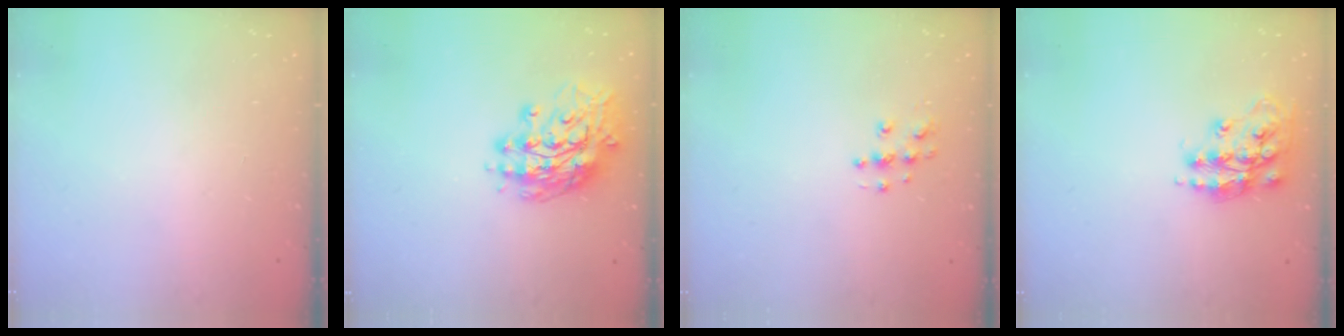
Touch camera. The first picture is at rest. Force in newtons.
{"total": 14.9, "press": 14.8, "slide": 1.5}
{"total": 4.8, "press": 4.8, "slide": 0.3}
{"total": 14.5, "press": 14.5, "slide": 1.0}